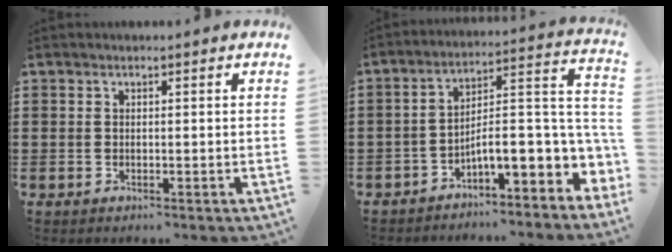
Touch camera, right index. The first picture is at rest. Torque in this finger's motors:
{"motor_torque": [0.89, -0.32, 0.34, 0.15]}